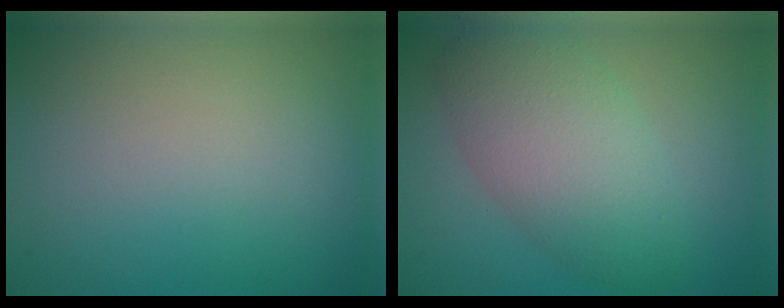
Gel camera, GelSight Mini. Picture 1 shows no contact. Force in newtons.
{"total": 6.4, "press": 6.4, "slide": 0.2}